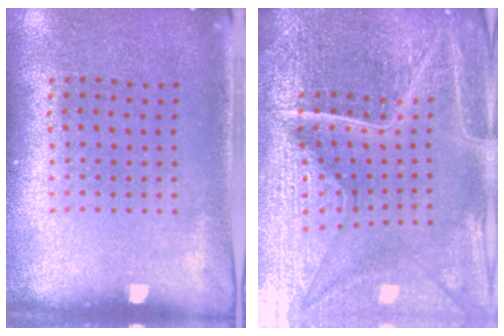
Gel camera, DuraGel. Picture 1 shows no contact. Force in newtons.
{"total": 6.3, "press": 5.6, "slide": 2.8}